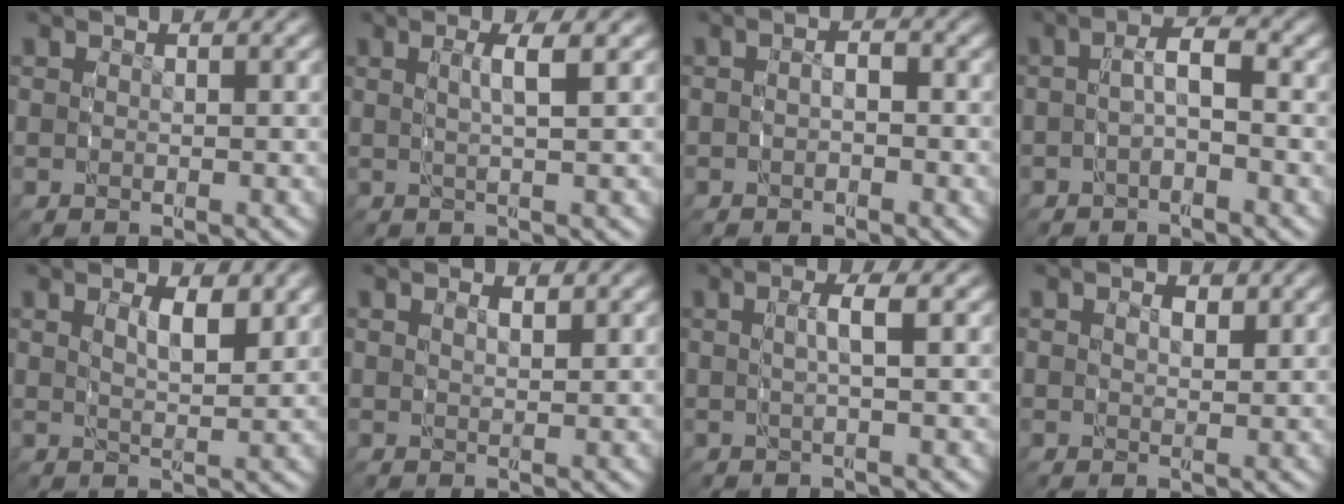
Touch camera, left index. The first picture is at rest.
{"total": 2.5, "force": [0.7, 0.3, 2.4], "torque": [-0.052, -0.001, 0.013]}
{"total": 1.6, "force": [-0.8, 1.0, 1.0], "torque": [-0.020, -0.004, -0.014]}
{"total": 2.7, "force": [-1.0, 1.1, 2.3], "torque": [-0.039, 0.006, -0.022]}
{"total": 2.8, "force": [0.9, 1.1, 2.4], "torque": [-0.043, -0.012, 0.021]}
{"total": 0.8, "force": [0.3, 0.2, 0.7], "torque": [-0.012, -0.005, 0.008]}
{"total": 2.6, "force": [0.3, 0.6, 2.5], "torque": [-0.047, 0.006, 0.002]}
{"total": 1.2, "force": [0.2, 0.7, 0.9], "torque": [-0.008, -0.004, 0.004]}